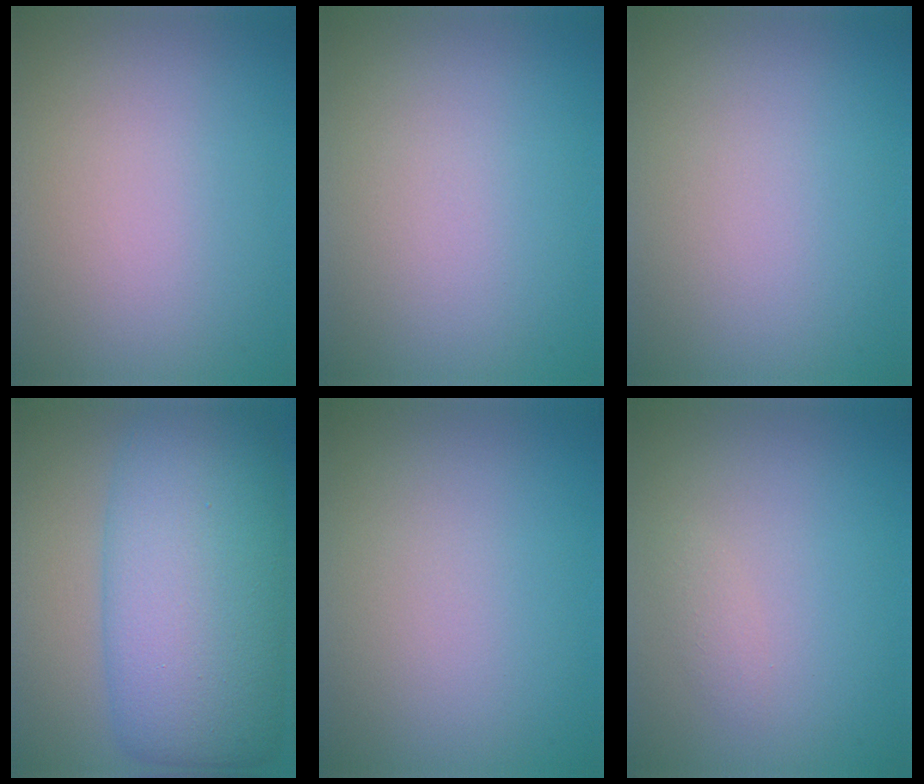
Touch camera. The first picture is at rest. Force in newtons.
{"total": 0.0}
{"total": 0.0}
{"total": 12.9, "press": 12.9, "slide": 0.1}
{"total": 0.0}
{"total": 0.8, "press": 0.8, "slide": 0.0}